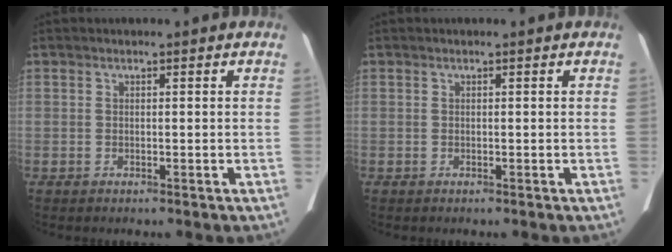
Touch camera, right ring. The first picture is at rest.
{"total": 0.0}